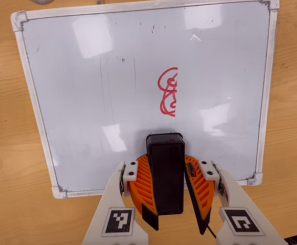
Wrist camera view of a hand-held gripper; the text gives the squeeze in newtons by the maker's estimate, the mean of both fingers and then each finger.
{"total": 10.5, "left": 10.2, "right": 10.7}